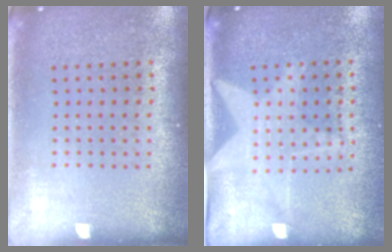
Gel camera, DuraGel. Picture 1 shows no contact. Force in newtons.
{"total": 1.4, "press": 1.4, "slide": 0.3}